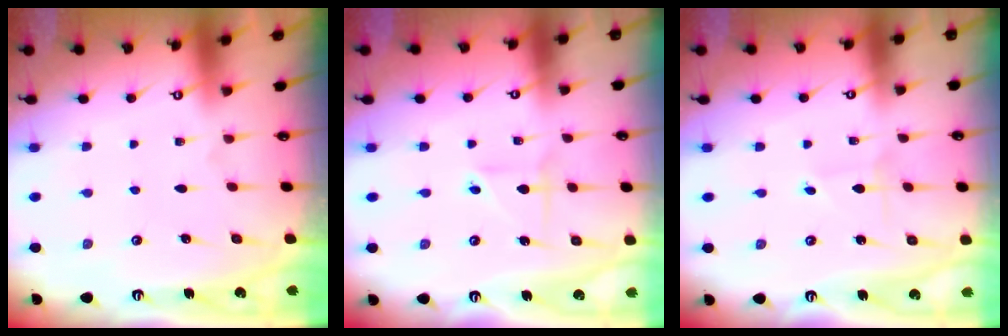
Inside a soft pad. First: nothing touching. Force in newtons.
{"total": 2.1, "press": 2.1, "slide": 0.6}
{"total": 0.7, "press": 0.7, "slide": 0.0}